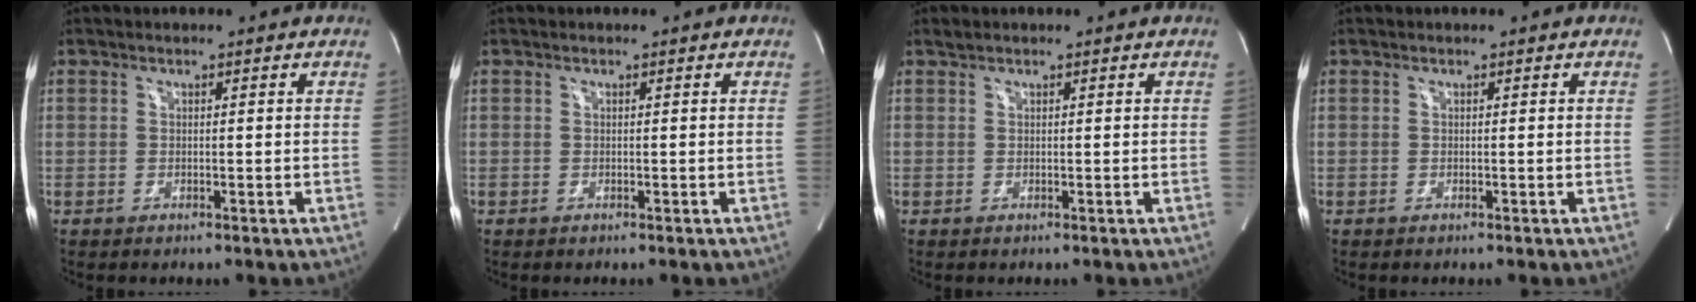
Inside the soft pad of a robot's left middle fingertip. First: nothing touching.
{"total": 0.0}
{"total": 0.5, "force": [0.5, 0.1, 0.1], "torque": [-0.011, 0.006, 0.013]}
{"total": 0.0}